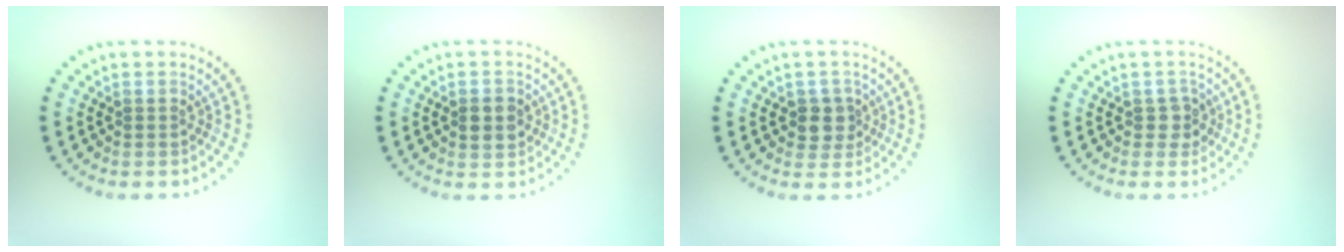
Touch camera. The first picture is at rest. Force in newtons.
{"total": 2.1, "press": 2.1, "slide": 0.2}
{"total": 2.3, "press": 2.0, "slide": 1.0}
{"total": 1.6, "press": 1.4, "slide": 0.7}